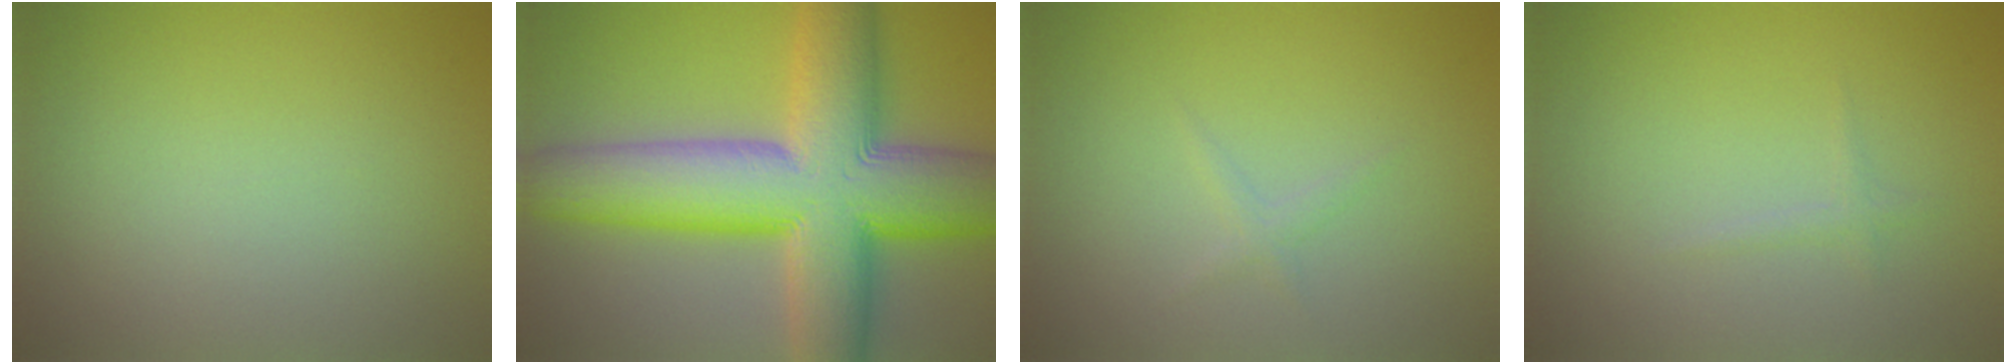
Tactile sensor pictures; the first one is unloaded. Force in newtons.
{"total": 15.8, "press": 15.8, "slide": 0.3}
{"total": 0.8, "press": 0.8, "slide": 0.0}
{"total": 0.7, "press": 0.7, "slide": 0.0}